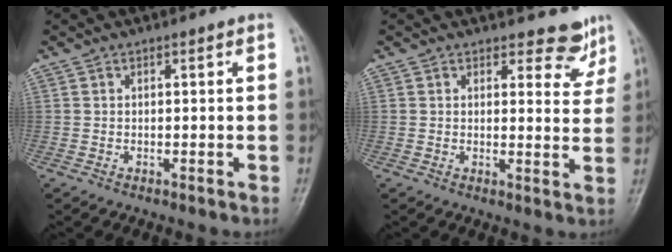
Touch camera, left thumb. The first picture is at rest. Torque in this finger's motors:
{"motor_torque": [-0.59, -0.01, -0.35, -0.26, 0.09]}